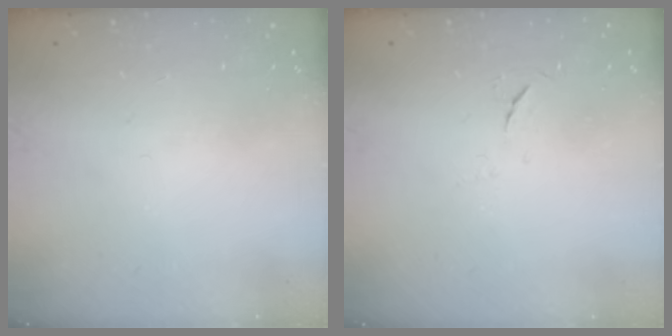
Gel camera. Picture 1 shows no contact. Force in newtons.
{"total": 3.8, "press": 3.7, "slide": 0.6}